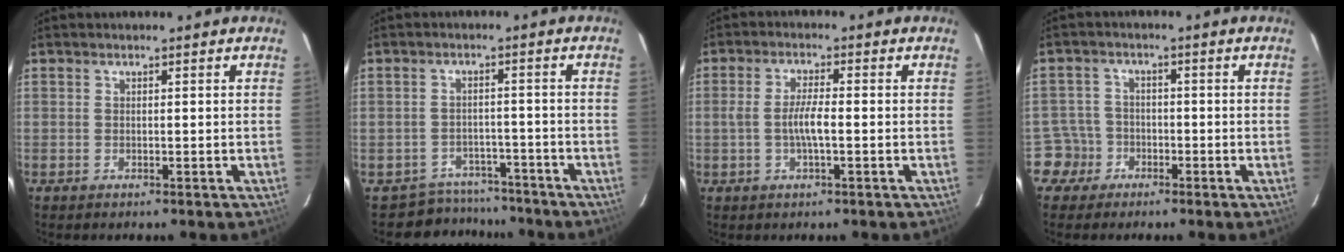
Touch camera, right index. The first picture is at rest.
{"total": 6.9, "force": [-5.7, 3.7, -0.7], "torque": [0.004, 0.028, -0.079]}
{"total": 4.4, "force": [-0.9, 0.6, 4.3], "torque": [-0.082, 0.003, -0.016]}
{"total": 4.4, "force": [-2.2, 3.8, -0.4], "torque": [0.007, 0.021, -0.043]}